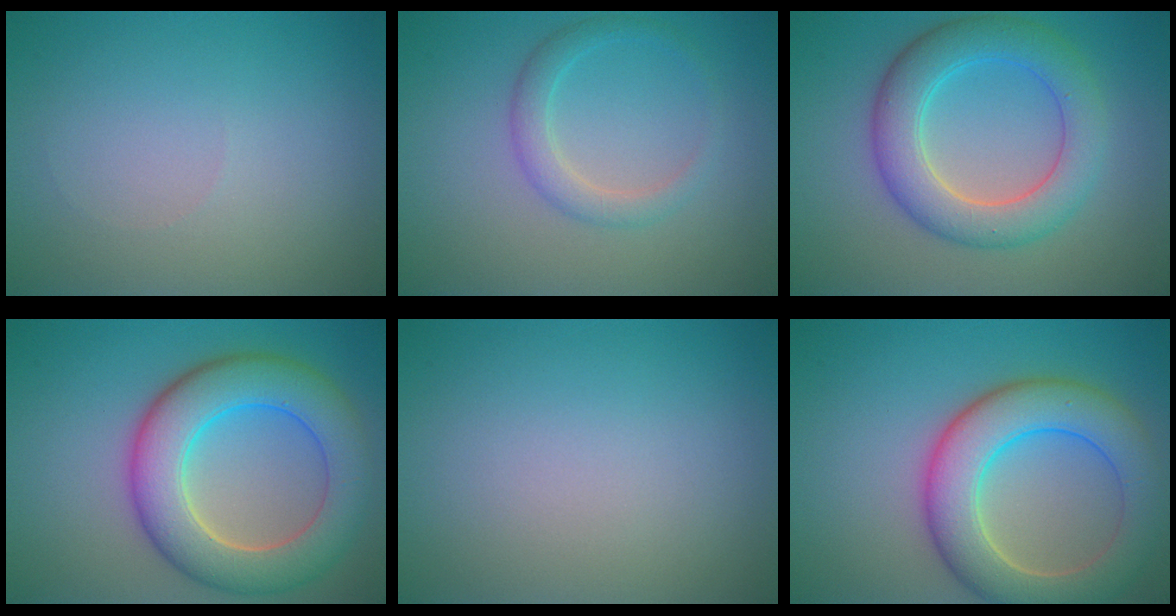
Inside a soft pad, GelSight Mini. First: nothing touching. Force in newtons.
{"total": 2.2, "press": 2.2, "slide": 0.1}
{"total": 6.3, "press": 6.3, "slide": 0.2}
{"total": 8.7, "press": 8.7, "slide": 0.5}
{"total": 0.0}
{"total": 8.1, "press": 8.1, "slide": 0.5}